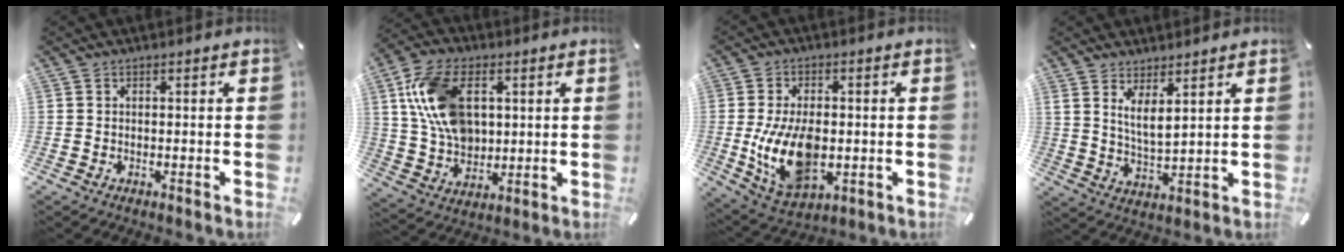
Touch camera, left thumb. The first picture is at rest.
{"total": 15.1, "force": [3.7, 10.8, 9.9], "torque": [-0.214, 0.013, 0.071]}
{"total": 14.3, "force": [-1.4, 8.8, 11.2], "torque": [-0.222, -0.006, -0.021]}
{"total": 5.9, "force": [4.1, 1.6, 3.9], "torque": [-0.072, -0.022, 0.071]}